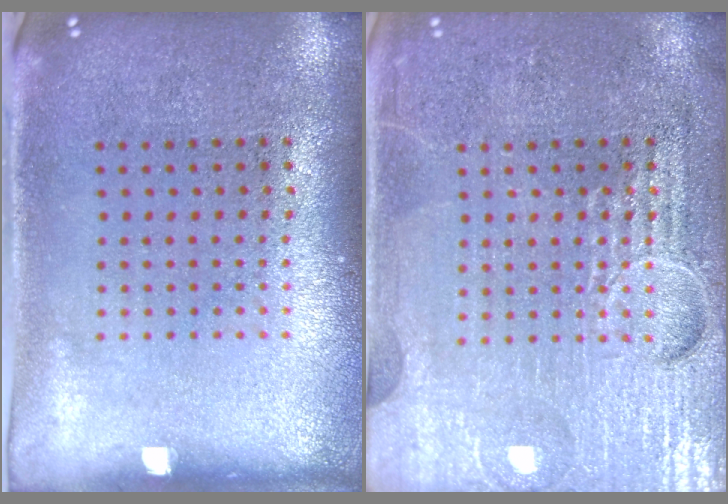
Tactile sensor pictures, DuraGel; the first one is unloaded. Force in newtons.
{"total": 6.9, "press": 6.9, "slide": 0.9}